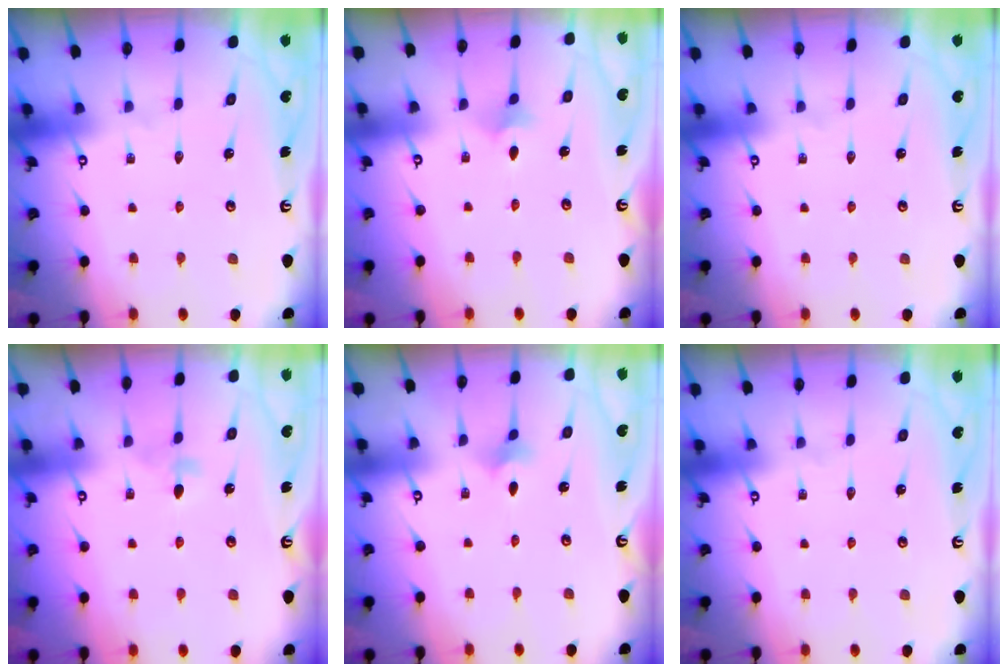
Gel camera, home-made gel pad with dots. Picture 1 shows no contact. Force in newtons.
{"total": 3.5, "press": 3.4, "slide": 0.7}
{"total": 0.0}
{"total": 3.1, "press": 2.9, "slide": 0.9}
{"total": 1.8, "press": 1.7, "slide": 0.5}
{"total": 0.0}